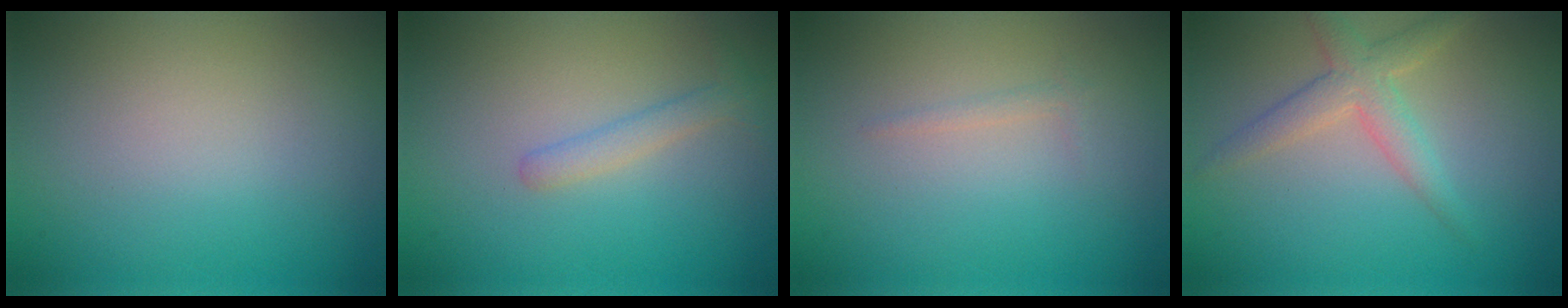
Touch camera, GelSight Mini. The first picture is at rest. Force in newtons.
{"total": 1.6, "press": 1.6, "slide": 0.0}
{"total": 0.6, "press": 0.6, "slide": 0.0}
{"total": 3.0, "press": 3.0, "slide": 0.3}